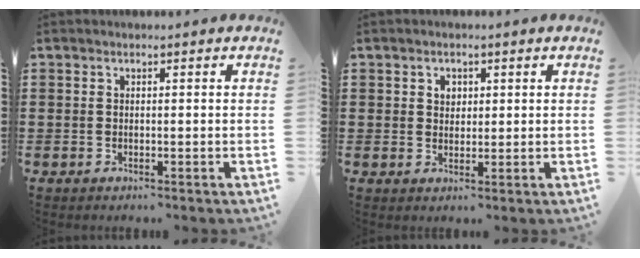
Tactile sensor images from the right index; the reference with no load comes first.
{"total": 1.9, "force": [0.8, 1.5, 0.8], "torque": [-0.021, 0.008, 0.014]}